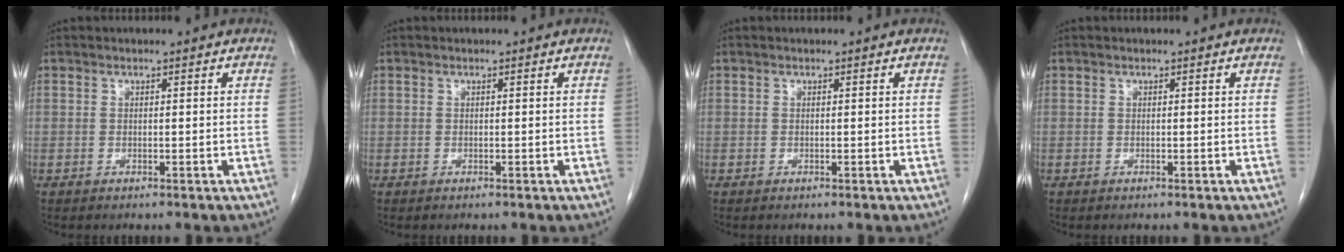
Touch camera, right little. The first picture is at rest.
{"total": 0.0}
{"total": 0.0}
{"total": 0.0}